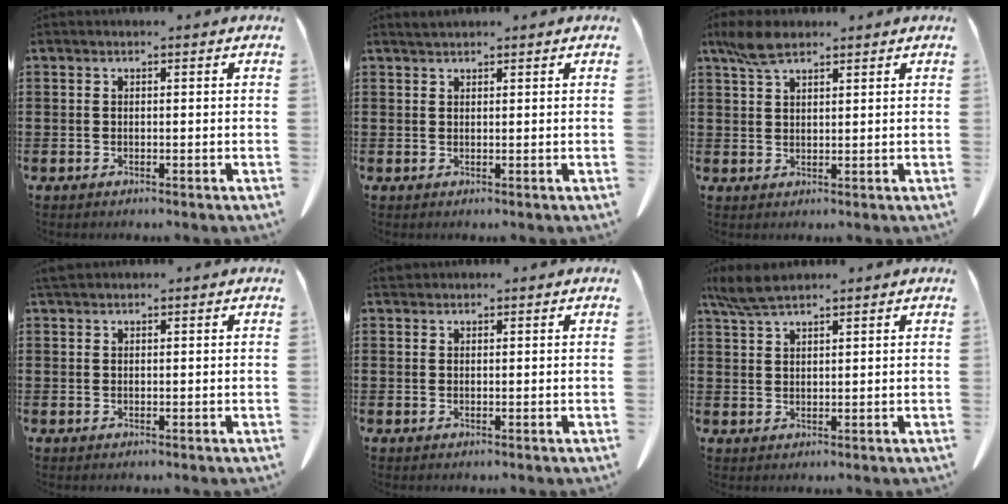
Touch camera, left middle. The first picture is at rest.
{"total": 1.2, "force": [1.2, 0.2, 0.3], "torque": [-0.009, -0.001, 0.023]}
{"total": 4.8, "force": [3.4, 1.7, 2.9], "torque": [-0.067, 0.000, 0.065]}
{"total": 1.0, "force": [0.9, 0.3, 0.4], "torque": [-0.011, 0.002, 0.017]}
{"total": 0.8, "force": [0.7, 0.3, 0.2], "torque": [-0.006, 0.002, 0.014]}
{"total": 4.5, "force": [3.6, 0.7, 2.6], "torque": [-0.059, -0.002, 0.069]}